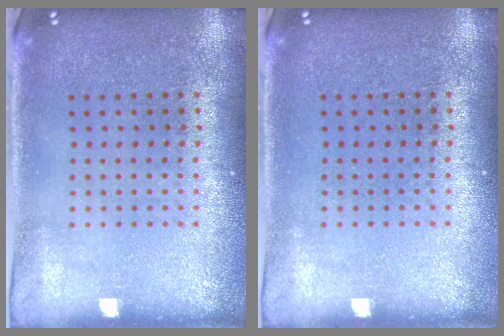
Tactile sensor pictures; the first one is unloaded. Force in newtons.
{"total": 0.0}